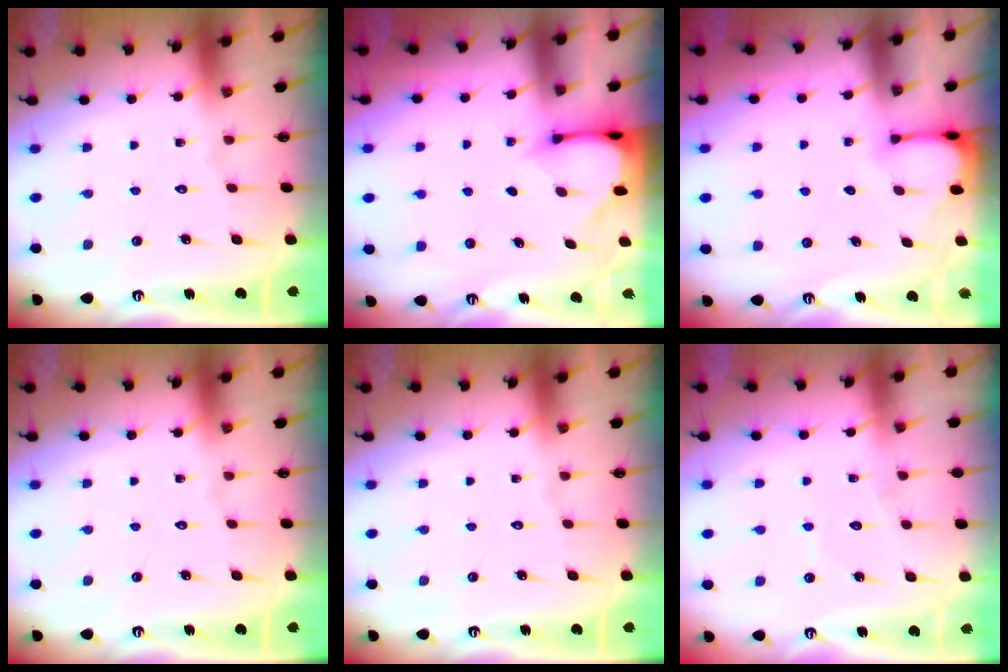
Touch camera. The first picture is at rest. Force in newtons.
{"total": 3.4, "press": 3.3, "slide": 0.3}
{"total": 2.6, "press": 2.6, "slide": 0.3}
{"total": 0.0}
{"total": 0.0}
{"total": 3.7, "press": 3.7, "slide": 0.3}